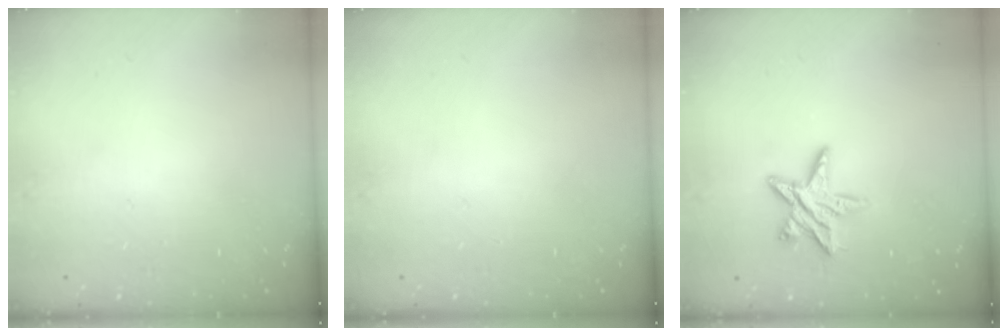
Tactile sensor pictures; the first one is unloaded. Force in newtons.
{"total": 0.0}
{"total": 9.3, "press": 9.2, "slide": 0.7}